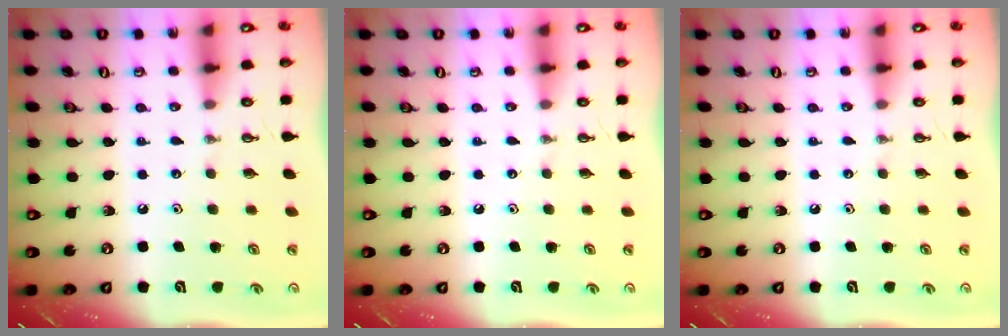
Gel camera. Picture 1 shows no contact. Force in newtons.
{"total": 0.0}
{"total": 0.0}